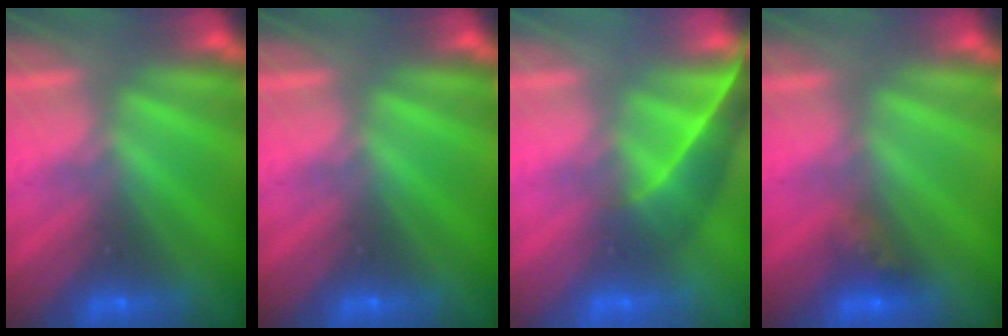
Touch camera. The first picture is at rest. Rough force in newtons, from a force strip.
{"total": 0.0}
{"total": 3.9}
{"total": 2.9}